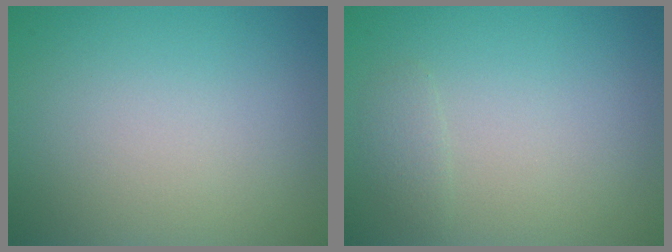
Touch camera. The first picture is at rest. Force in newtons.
{"total": 0.9, "press": 0.9, "slide": 0.0}